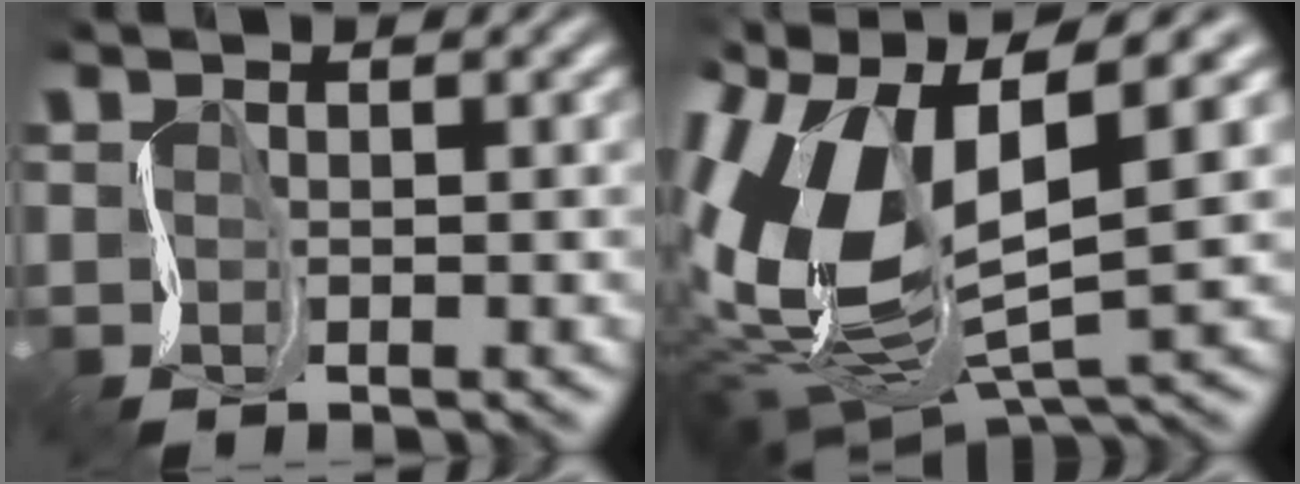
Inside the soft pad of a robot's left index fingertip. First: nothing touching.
{"total": 11.9, "force": [0.8, 6.2, 10.1], "torque": [-0.225, -0.008, 0.012]}